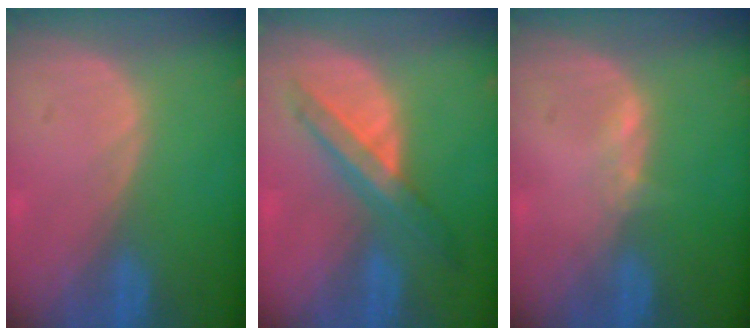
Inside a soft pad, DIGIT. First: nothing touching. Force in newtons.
{"total": 7.2, "press": 6.1, "slide": 3.8}
{"total": 1.1, "press": 1.1, "slide": 0.3}